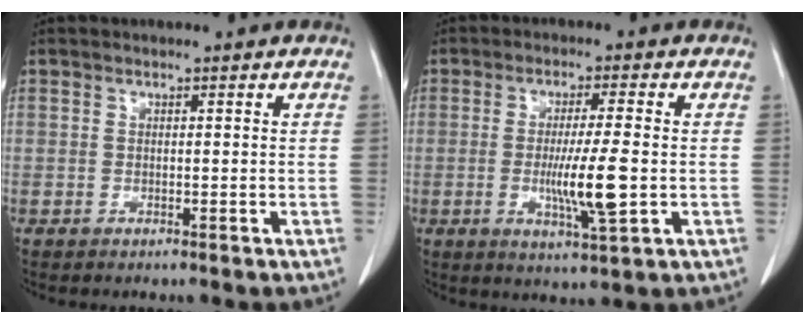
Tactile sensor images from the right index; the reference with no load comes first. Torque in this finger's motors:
{"motor_torque": [1.37, 0.57, 0.50, 0.10]}